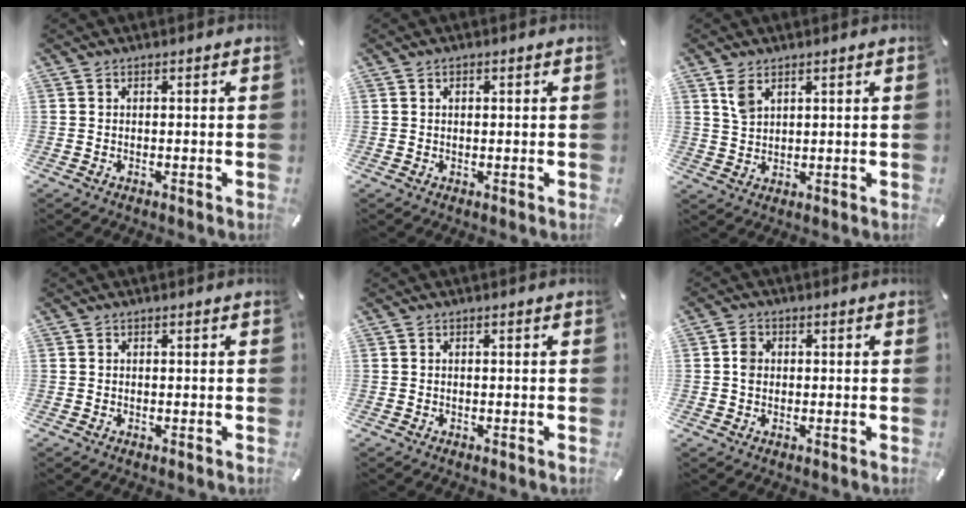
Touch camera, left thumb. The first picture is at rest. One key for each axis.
{"total": 0.8, "fx": 0.3, "fy": 0.5, "fz": 0.5, "tx": -0.010, "ty": 0.004, "tz": 0.005}
{"total": 4.3, "fx": 2.5, "fy": 2.5, "fz": 2.4, "tx": -0.053, "ty": 0.002, "tz": 0.048}
{"total": 0.0}
{"total": 0.0}
{"total": 2.7, "fx": 0.1, "fy": 2.3, "fz": 1.4, "tx": -0.020, "ty": 0.005, "tz": -0.002}